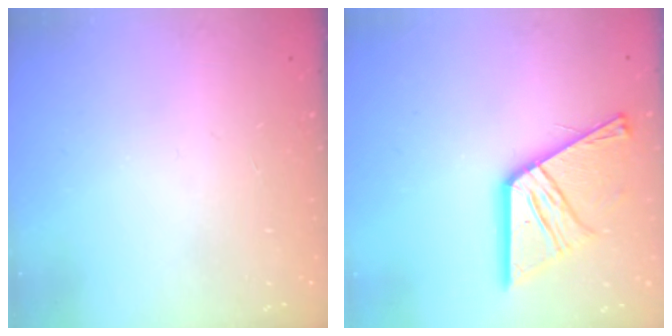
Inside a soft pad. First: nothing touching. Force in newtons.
{"total": 17.3, "press": 17.2, "slide": 1.7}